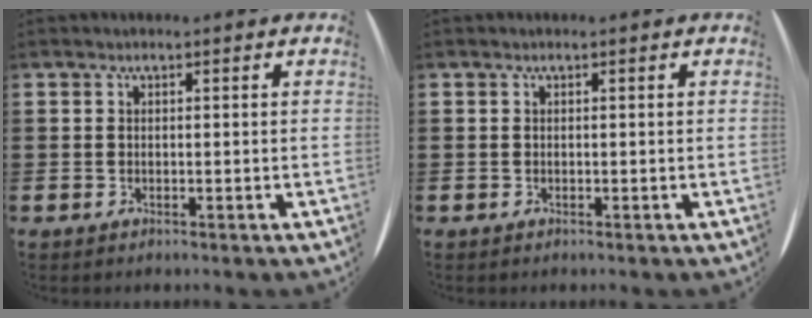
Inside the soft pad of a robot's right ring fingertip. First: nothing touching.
{"total": 0.0}